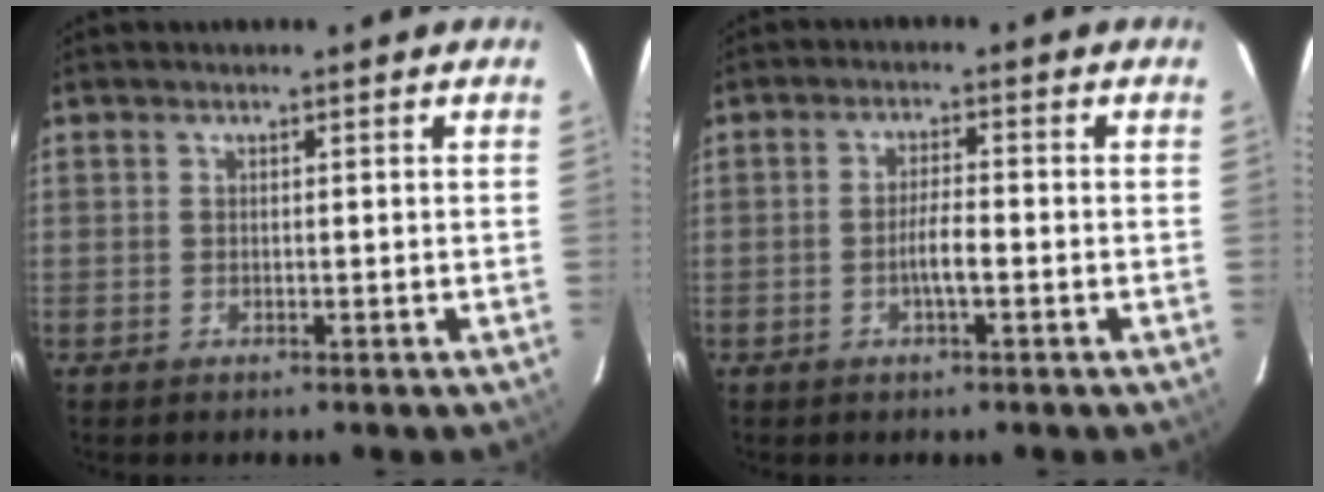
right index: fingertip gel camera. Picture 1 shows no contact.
{"total": 3.5, "force": [-1.3, 0.5, 3.3], "torque": [-0.063, 0.002, -0.022]}